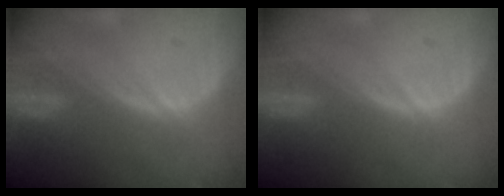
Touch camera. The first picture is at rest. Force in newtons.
{"total": 0.0}